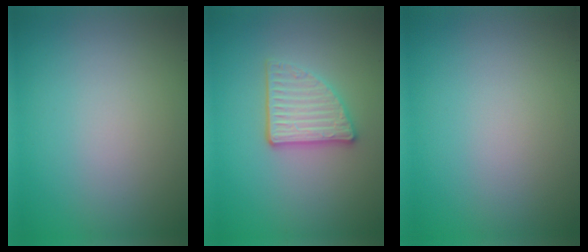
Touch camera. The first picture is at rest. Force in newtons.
{"total": 3.8, "press": 3.1, "slide": 2.1}
{"total": 0.0}